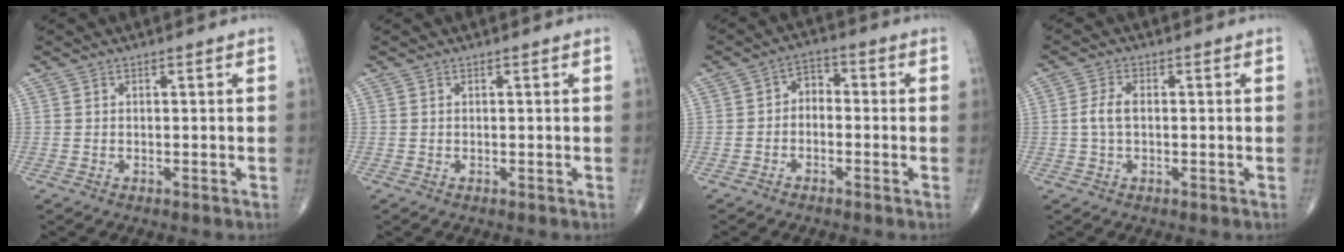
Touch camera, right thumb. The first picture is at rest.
{"total": 0.0}
{"total": 3.9, "force": [-1.0, 2.8, 2.6], "torque": [-0.026, 0.025, -0.031]}
{"total": 3.5, "force": [-0.1, 1.9, 2.9], "torque": [-0.069, 0.008, -0.004]}